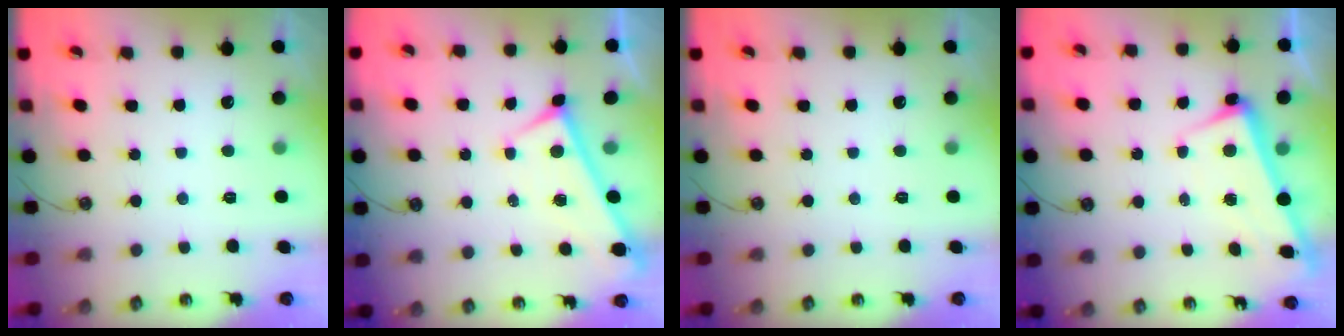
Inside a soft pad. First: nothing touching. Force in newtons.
{"total": 0.0}
{"total": 0.0}
{"total": 2.6, "press": 2.6, "slide": 0.6}